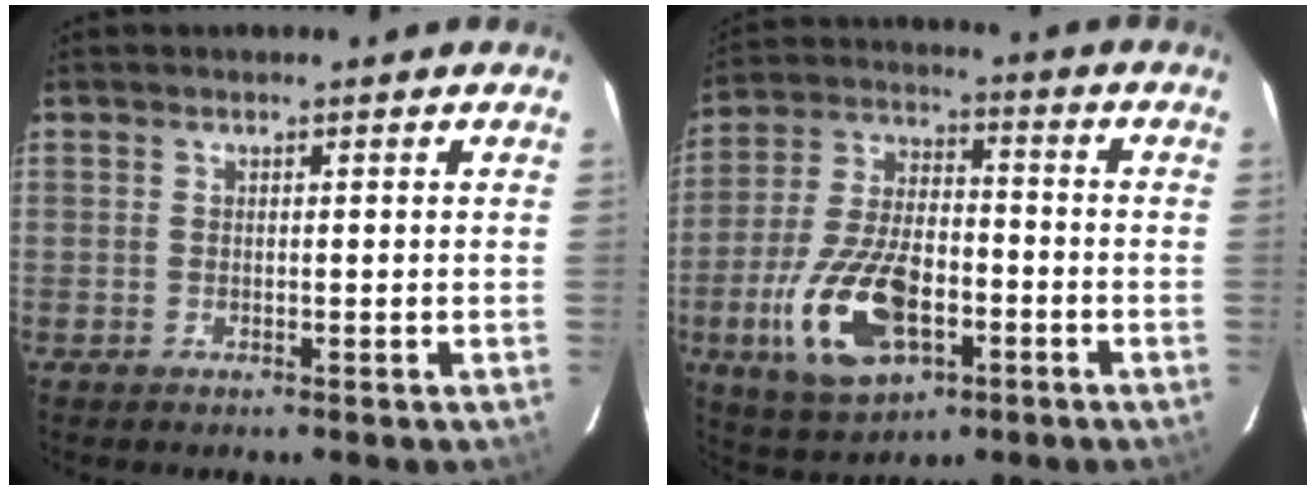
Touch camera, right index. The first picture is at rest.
{"total": 17.3, "force": [-6.4, 8.8, 13.4], "torque": [-0.290, -0.007, -0.103]}